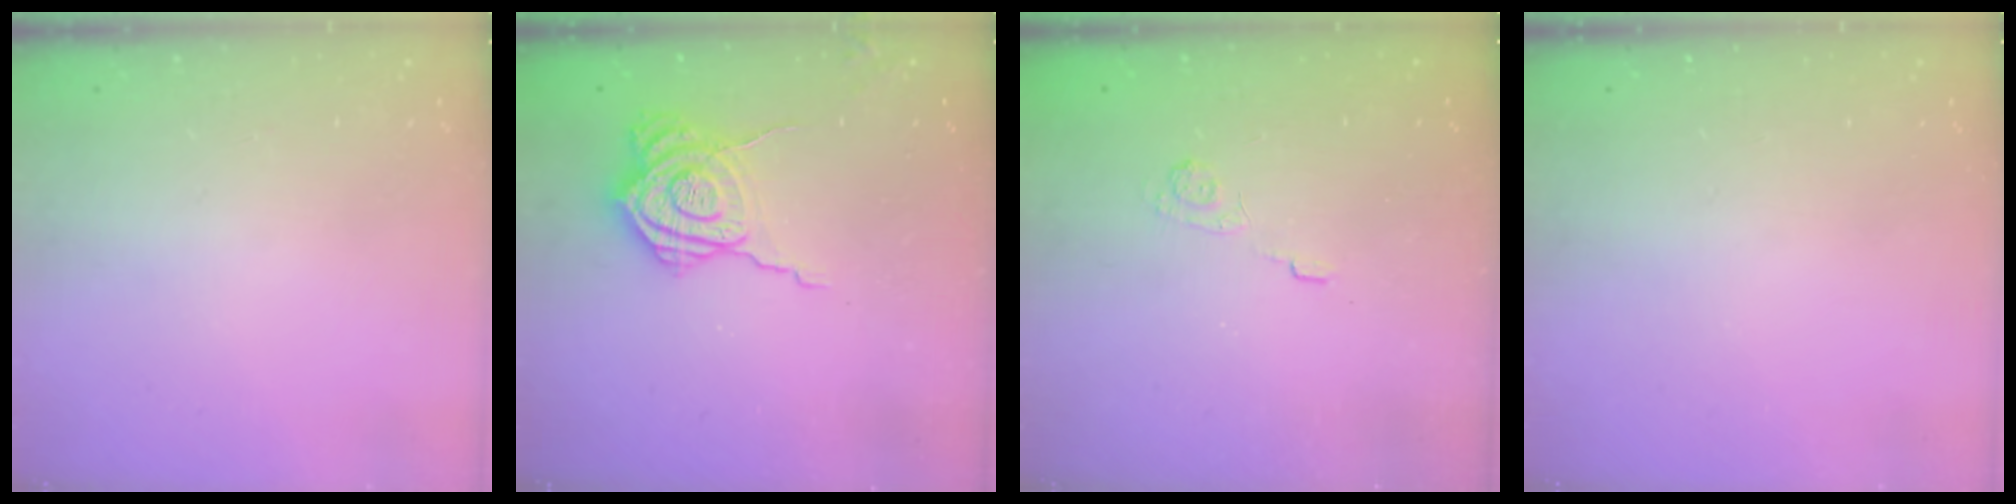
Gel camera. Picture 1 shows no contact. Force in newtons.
{"total": 10.9, "press": 10.9, "slide": 1.0}
{"total": 1.9, "press": 1.3, "slide": 1.3}
{"total": 0.0}